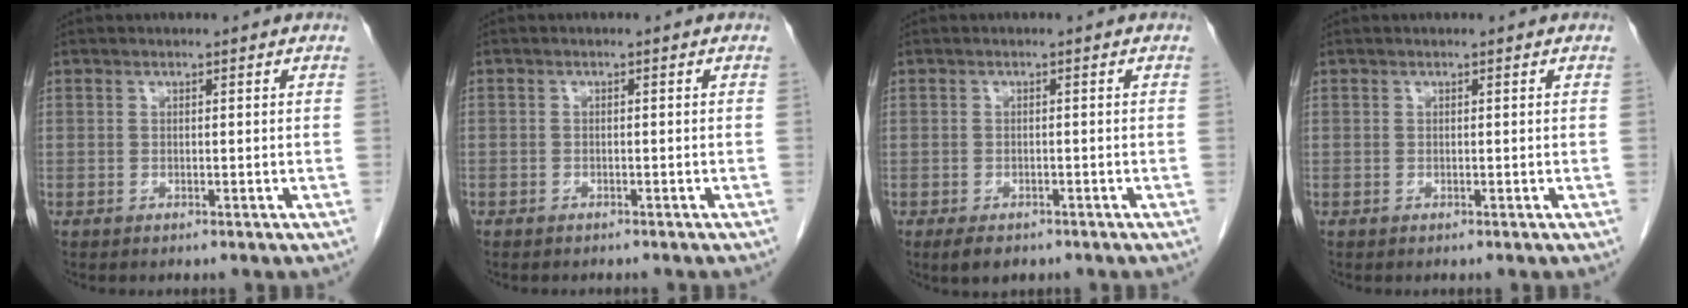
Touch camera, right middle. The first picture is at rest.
{"total": 1.7, "force": [-1.4, 0.9, 0.2], "torque": [-0.003, 0.003, -0.018]}
{"total": 3.2, "force": [-2.2, 1.5, 1.7], "torque": [-0.028, -0.004, -0.028]}
{"total": 0.0}